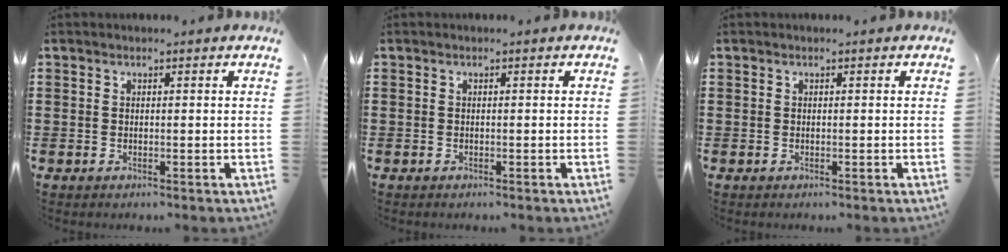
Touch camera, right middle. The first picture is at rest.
{"total": 0.0}
{"total": 0.0}